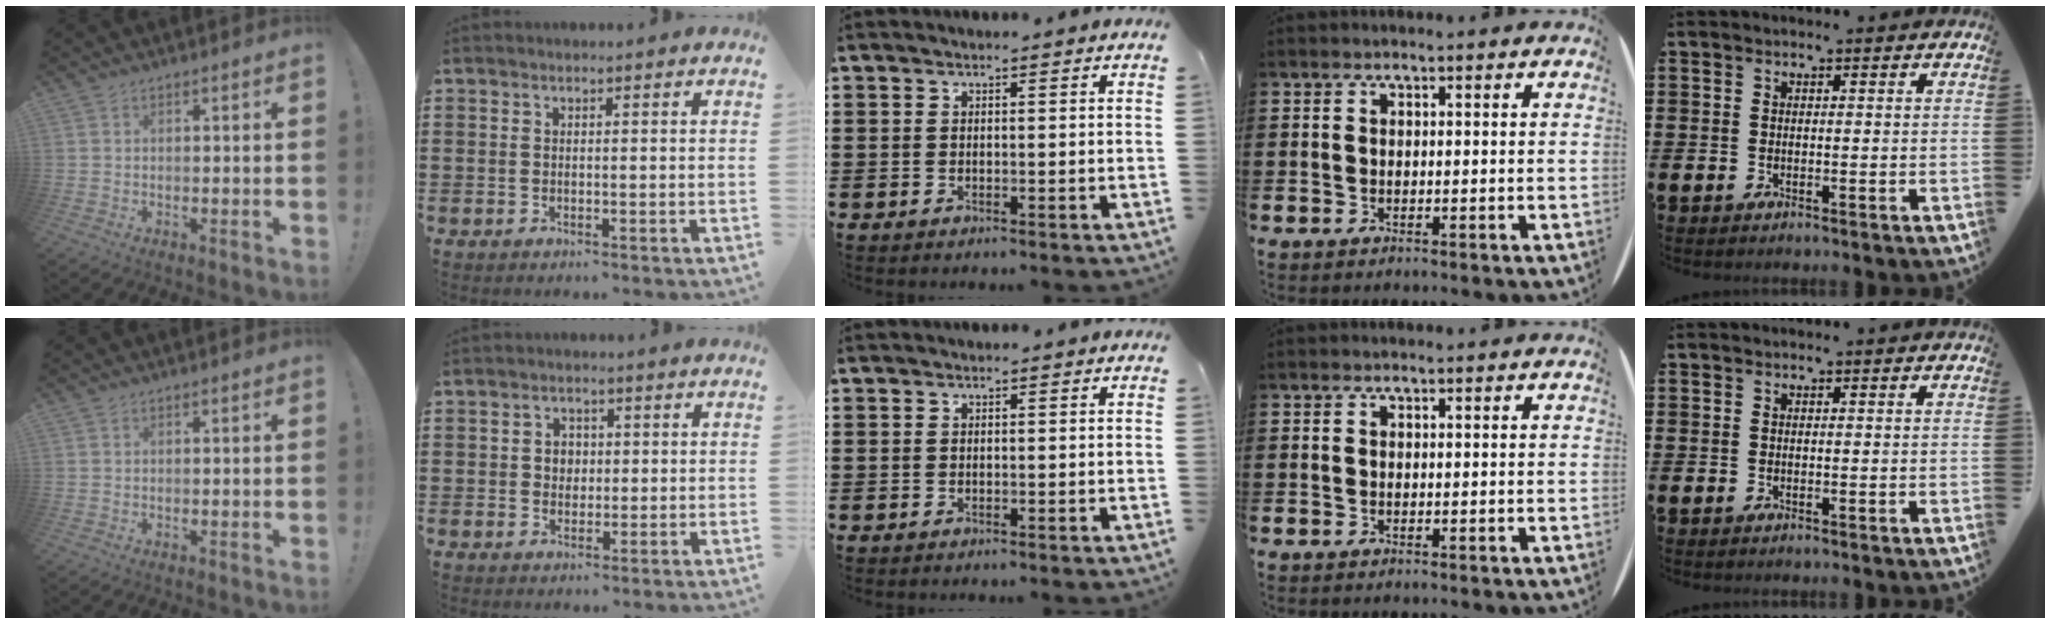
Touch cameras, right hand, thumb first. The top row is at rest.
{"index": {"total": 2.4, "force": [0.1, 2.2, 0.9], "torque": [-0.025, 0.010, -0.002]}}